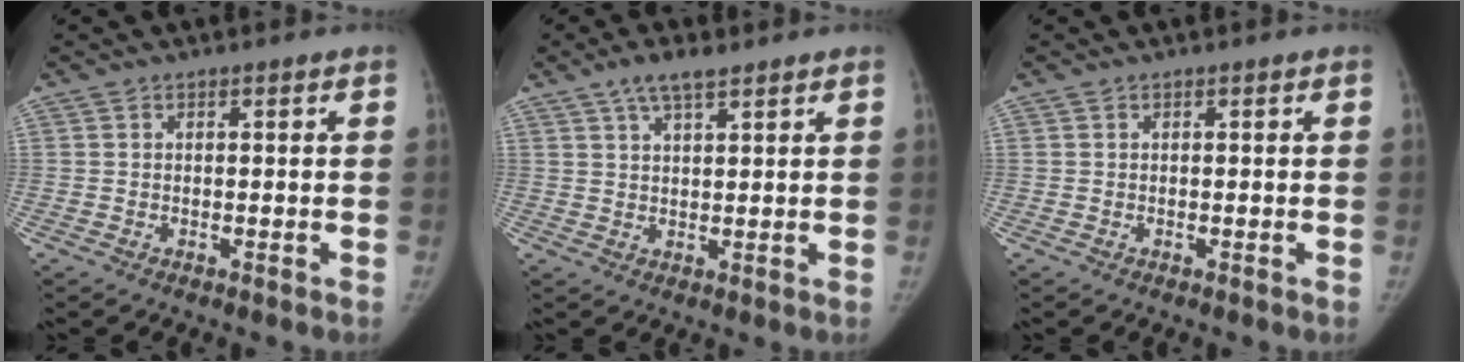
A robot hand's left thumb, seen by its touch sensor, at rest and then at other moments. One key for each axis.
{"total": 5.0, "fx": 3.4, "fy": 1.6, "fz": 3.2, "tx": -0.055, "ty": -0.006, "tz": 0.064}
{"total": 0.0}